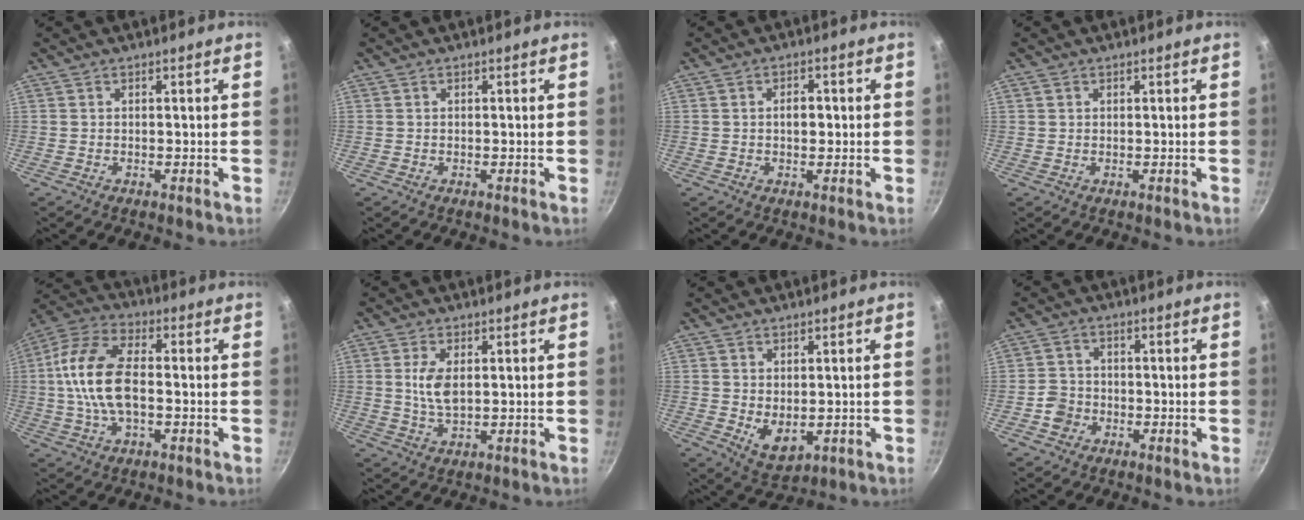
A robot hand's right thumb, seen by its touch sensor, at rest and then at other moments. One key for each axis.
{"total": 0.0}
{"total": 5.0, "fx": 0.2, "fy": 3.2, "fz": 3.8, "tx": -0.035, "ty": 0.013, "tz": -0.001}
{"total": 0.9, "fx": 0.4, "fy": 0.7, "fz": 0.3, "tx": -0.003, "ty": 0.002, "tz": 0.004}
{"total": 14.7, "fx": -0.4, "fy": 7.7, "fz": 12.5, "tx": -0.240, "ty": 0.030, "tz": -0.025}
{"total": 5.5, "fx": 1.1, "fy": 2.7, "fz": 4.7, "tx": -0.092, "ty": -0.008, "tz": 0.023}
{"total": 5.9, "fx": 0.5, "fy": 3.9, "fz": 4.5, "tx": -0.060, "ty": -0.021, "tz": 0.023}
{"total": 4.0, "fx": -1.6, "fy": 3.5, "fz": 1.1, "tx": -0.006, "ty": 0.022, "tz": -0.032}